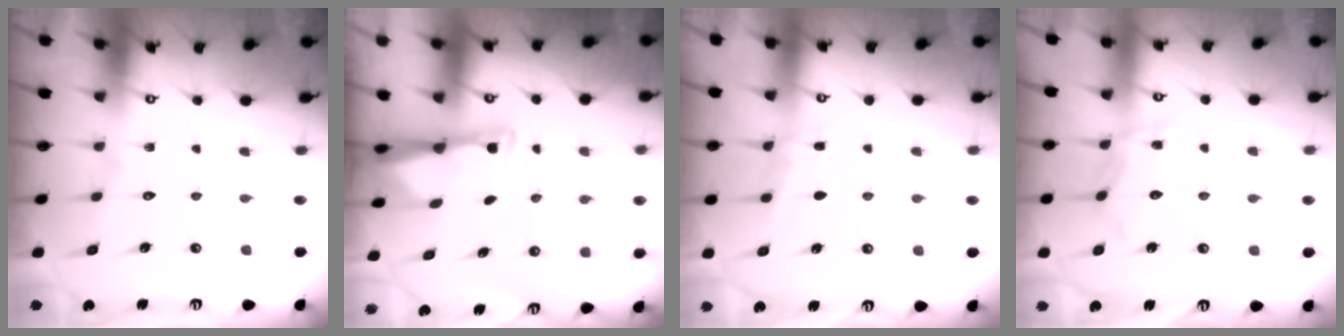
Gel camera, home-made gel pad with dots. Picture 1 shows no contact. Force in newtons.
{"total": 3.0, "press": 3.0, "slide": 0.5}
{"total": 5.7, "press": 5.7, "slide": 0.5}
{"total": 6.9, "press": 6.9, "slide": 0.5}